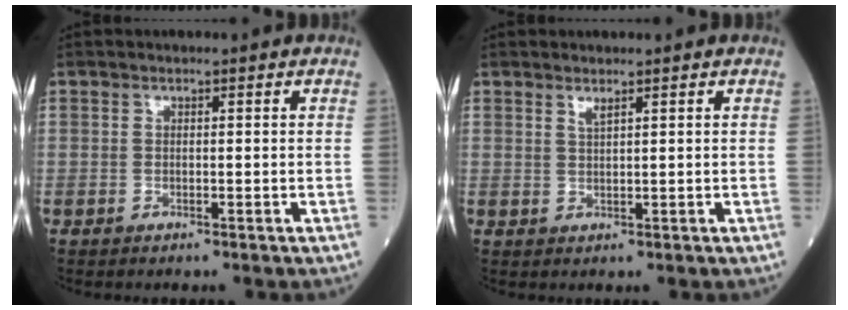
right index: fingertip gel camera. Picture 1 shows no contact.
{"total": 1.1, "force": [0.9, -0.1, 0.6], "torque": [-0.014, -0.005, 0.018]}